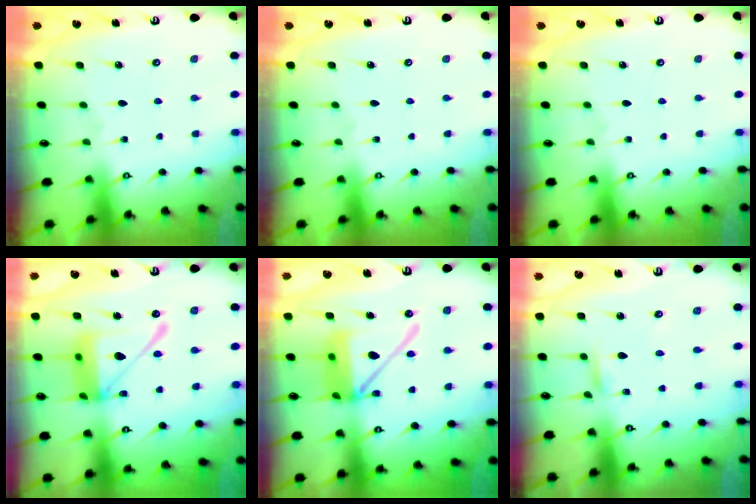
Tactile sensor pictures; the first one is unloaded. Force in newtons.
{"total": 0.0}
{"total": 0.0}
{"total": 17.9, "press": 17.8, "slide": 1.7}
{"total": 15.6, "press": 15.5, "slide": 1.8}
{"total": 2.0, "press": 2.0, "slide": 0.1}